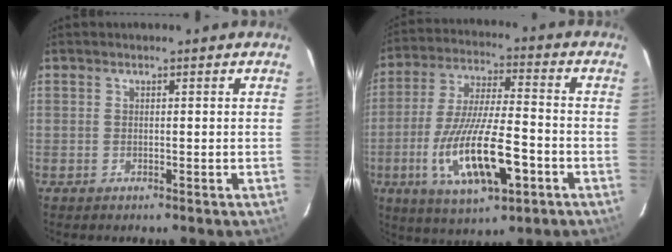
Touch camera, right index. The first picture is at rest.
{"total": 18.1, "force": [-6.5, 5.4, 16.0], "torque": [-0.328, -0.024, -0.106]}